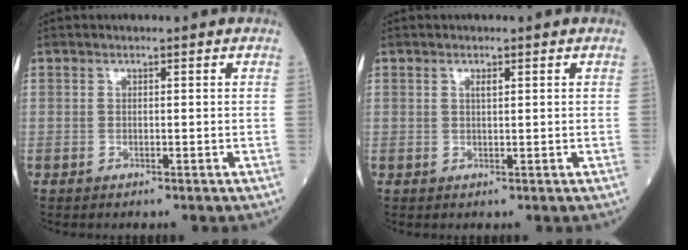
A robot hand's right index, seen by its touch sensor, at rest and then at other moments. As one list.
[{"total": 0.9, "force": [0.4, 0.2, 0.8], "torque": [-0.018, 0.000, 0.007]}]